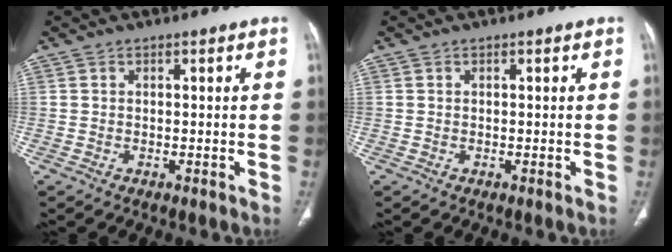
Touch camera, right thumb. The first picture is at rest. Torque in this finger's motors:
{"motor_torque": [-0.01, 0.04, -0.08, 0.00, 0.04]}